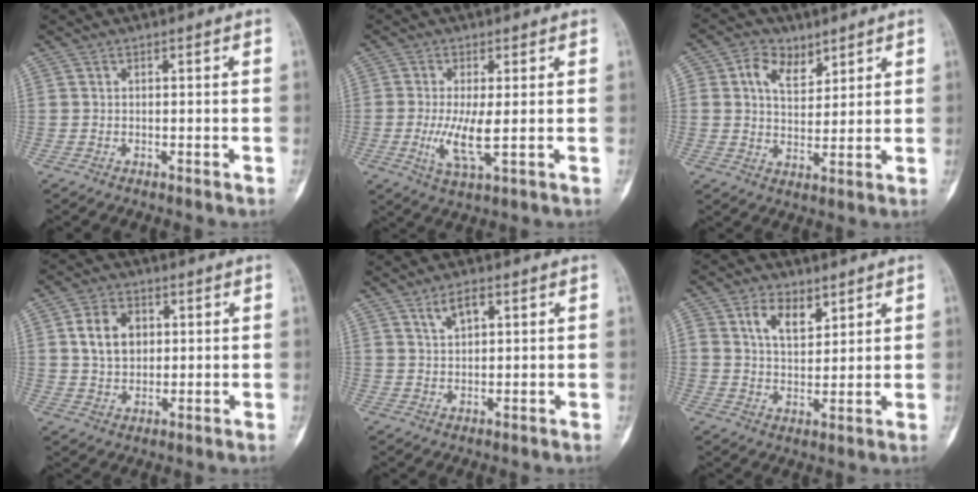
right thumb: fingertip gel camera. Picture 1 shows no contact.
{"total": 6.6, "force": [-0.6, 1.5, 6.4], "torque": [-0.140, -0.019, -0.013]}
{"total": 7.3, "force": [3.6, 5.0, 3.9], "torque": [-0.044, -0.015, 0.063]}
{"total": 7.9, "force": [1.8, 5.8, 5.1], "torque": [-0.063, -0.003, 0.031]}
{"total": 4.0, "force": [2.1, 1.8, 2.8], "torque": [-0.048, -0.004, 0.042]}
{"total": 7.3, "force": [3.6, 4.3, 4.7], "torque": [-0.063, -0.018, 0.066]}